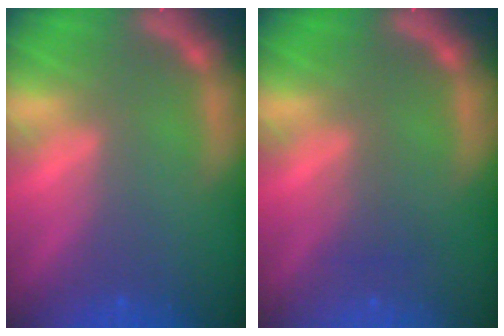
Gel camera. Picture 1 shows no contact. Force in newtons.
{"total": 1.5}